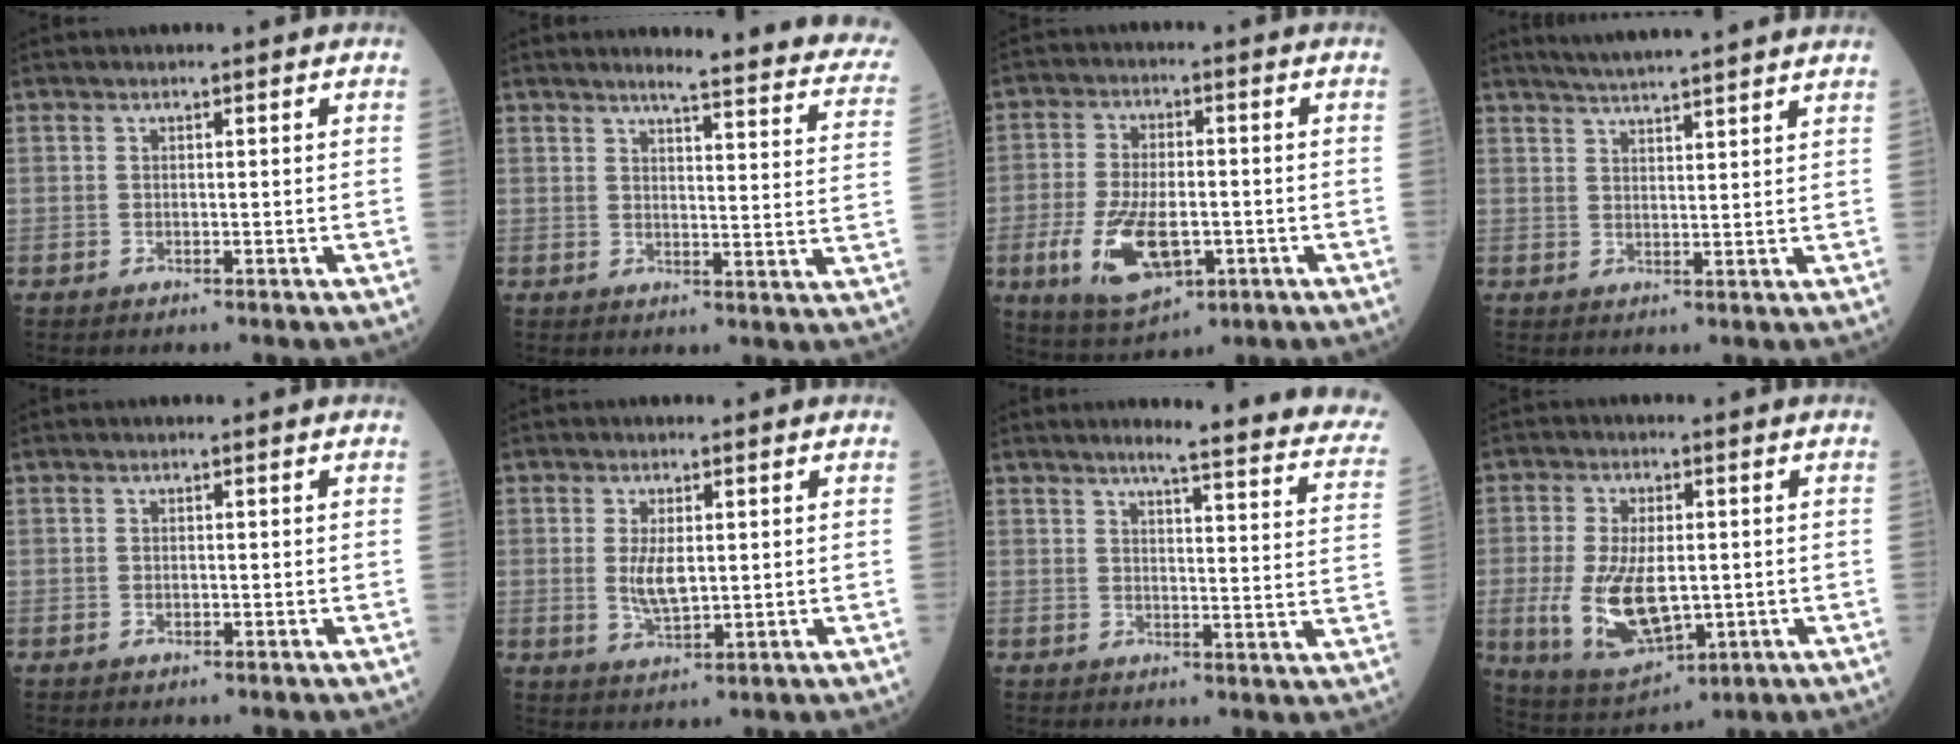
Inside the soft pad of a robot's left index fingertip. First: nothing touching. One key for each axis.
{"total": 18.3, "fx": 16.6, "fy": 1.3, "fz": 7.4, "tx": -0.077, "ty": -0.069, "tz": 0.170}
{"total": 11.0, "fx": -3.5, "fy": 5.0, "fz": 9.2, "tx": -0.183, "ty": -0.006, "tz": -0.053}
{"total": 11.3, "fx": 10.2, "fy": -0.4, "fz": 4.8, "tx": -0.077, "ty": 0.022, "tz": 0.134}
{"total": 0.7, "fx": -0.4, "fy": 0.4, "fz": 0.4, "tx": -0.007, "ty": 0.002, "tz": -0.006}
{"total": 4.4, "fx": 0.3, "fy": 1.6, "fz": 4.1, "tx": -0.084, "ty": -0.005, "tz": 0.011}
{"total": 18.9, "fx": 16.7, "fy": 1.0, "fz": 8.7, "tx": -0.094, "ty": -0.056, "tz": 0.176}
{"total": 11.6, "fx": -1.6, "fy": 5.5, "fz": 10.0, "tx": -0.201, "ty": -0.010, "tz": -0.014}